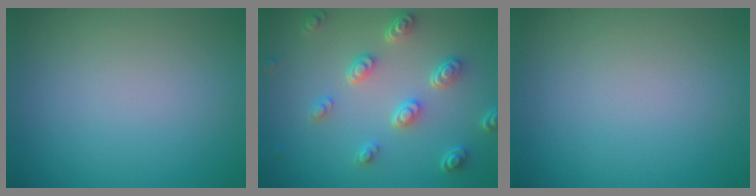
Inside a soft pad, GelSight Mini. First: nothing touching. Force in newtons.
{"total": 4.6, "press": 3.4, "slide": 3.0}
{"total": 0.0}